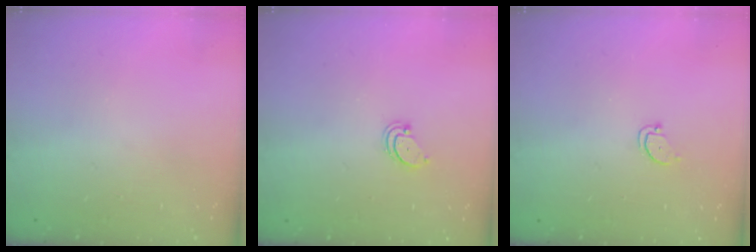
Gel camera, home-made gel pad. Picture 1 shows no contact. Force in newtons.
{"total": 1.9, "press": 1.9, "slide": 0.2}
{"total": 2.0, "press": 2.0, "slide": 0.2}